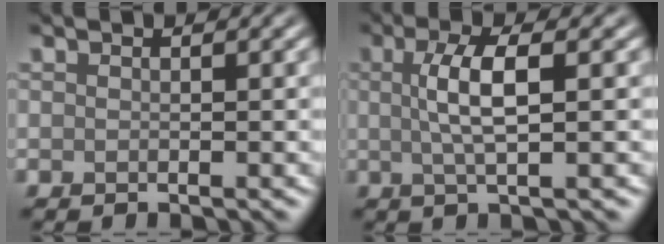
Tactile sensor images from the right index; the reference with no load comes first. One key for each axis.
{"total": 4.0, "fx": 0.5, "fy": 0.9, "fz": 3.9, "tx": -0.075, "ty": 0.003, "tz": 0.008}